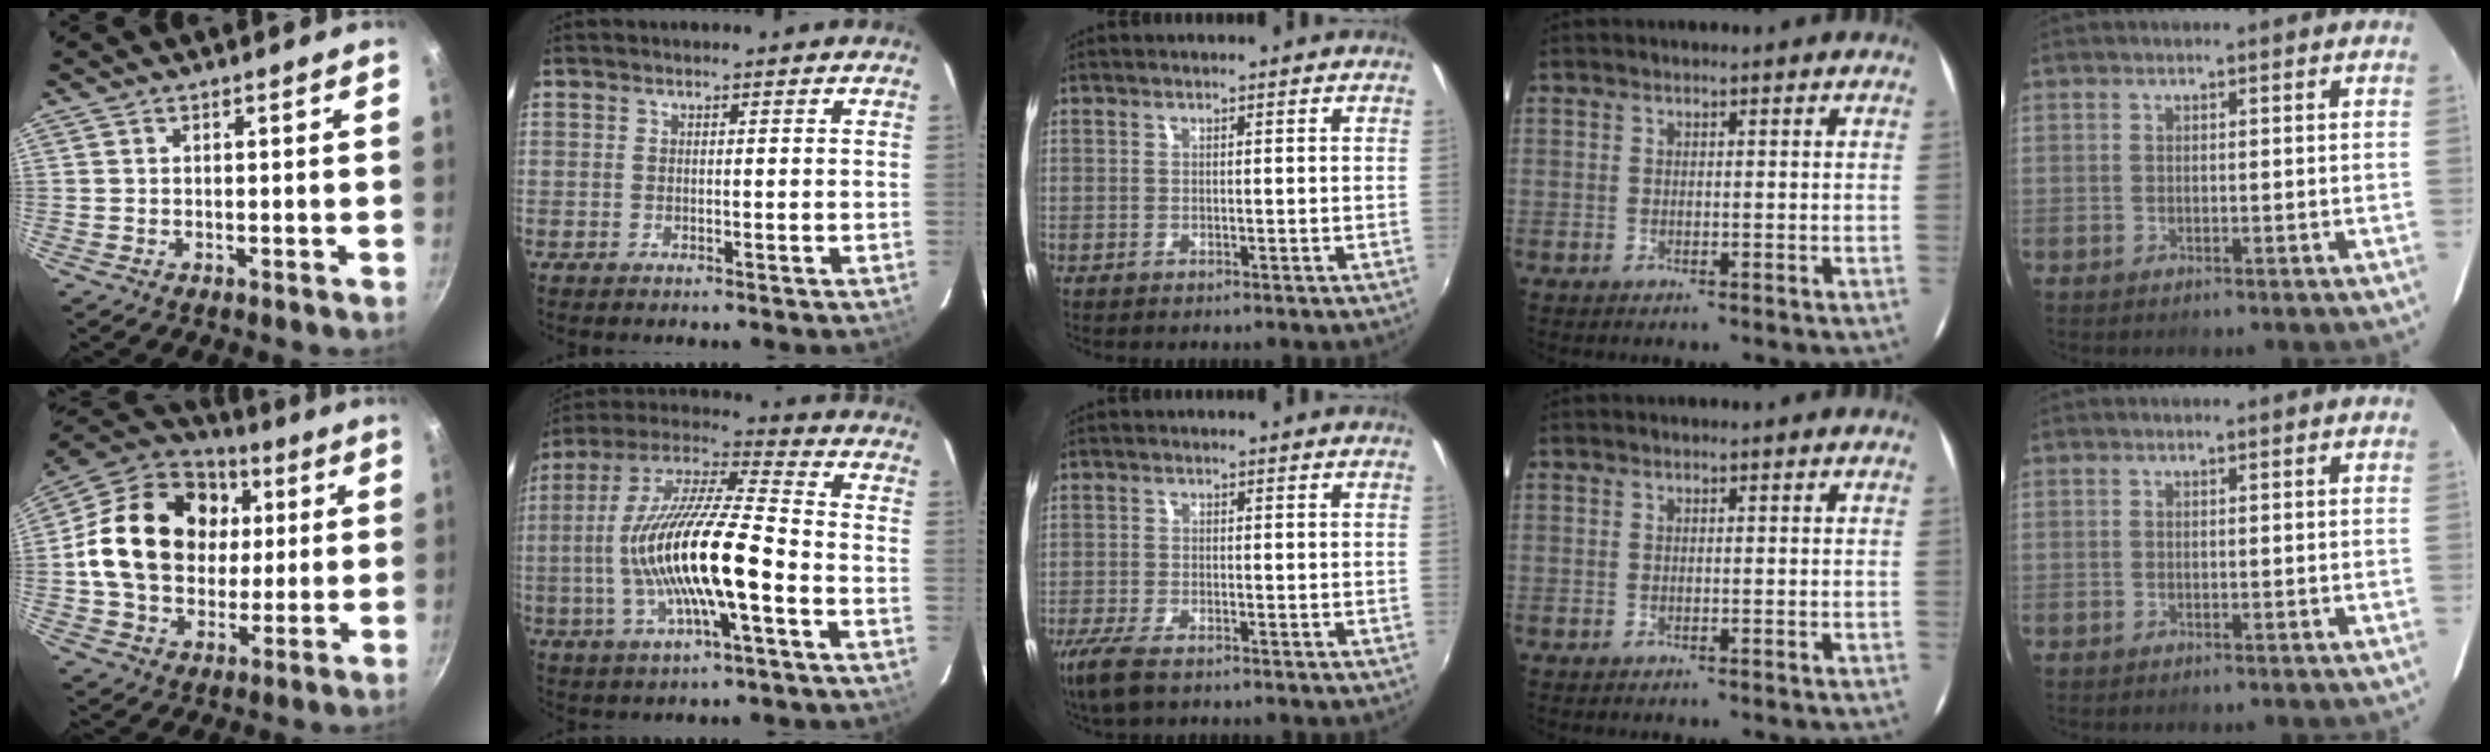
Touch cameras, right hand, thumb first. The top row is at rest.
{"thumb": {"total": 23.6, "force": [3.3, 18.3, 14.6], "torque": [-0.235, 0.022, 0.054]}, "index": {"total": 18.3, "force": [-4.4, 2.7, 17.6], "torque": [-0.339, -0.007, -0.085]}, "middle": {"total": 5.9, "force": [-4.2, 1.7, 3.8], "torque": [-0.097, -0.021, -0.081]}}